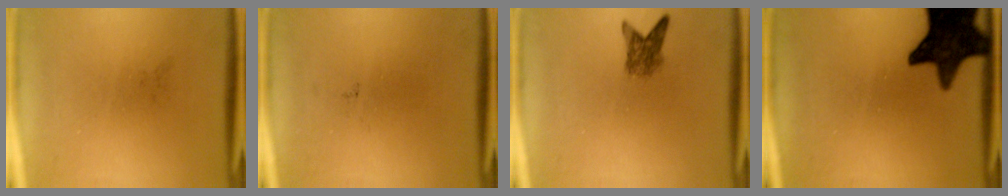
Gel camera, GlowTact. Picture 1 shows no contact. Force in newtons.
{"total": 0.0}
{"total": 2.9}
{"total": 14.8}